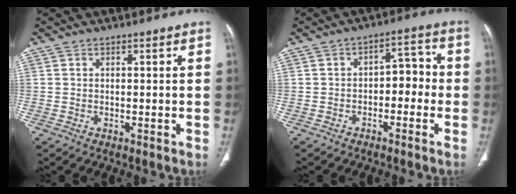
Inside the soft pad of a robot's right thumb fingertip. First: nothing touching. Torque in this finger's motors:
{"motor_torque": [-0.16, -0.16, -0.22, 0.17, 0.08]}